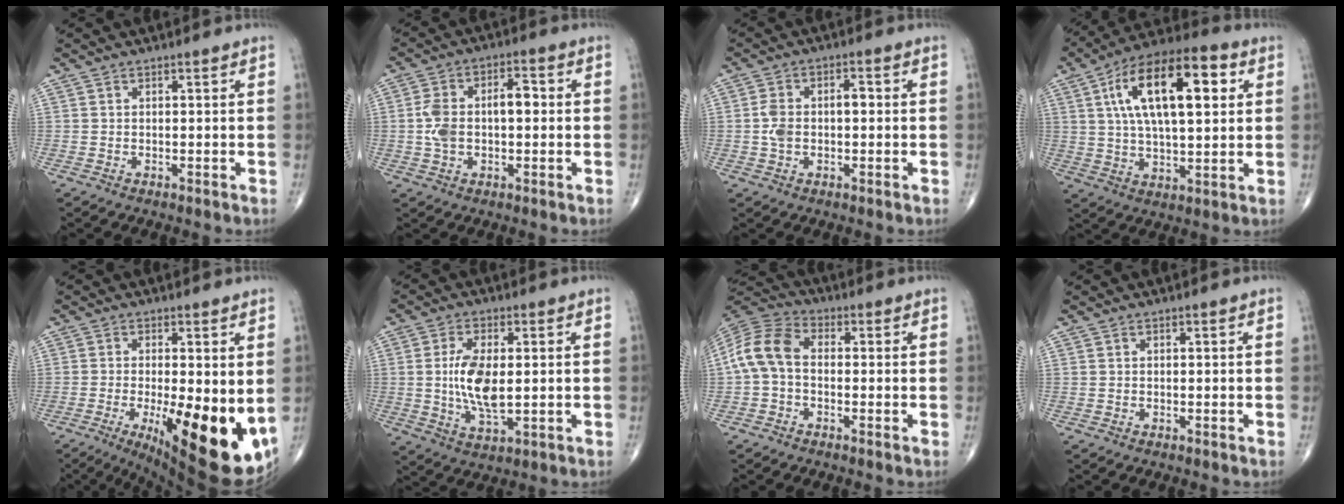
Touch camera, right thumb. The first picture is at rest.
{"total": 9.6, "force": [0.0, 5.4, 8.0], "torque": [-0.151, 0.030, 0.001]}
{"total": 6.0, "force": [-0.1, 3.6, 4.8], "torque": [-0.095, 0.023, -0.004]}
{"total": 20.3, "force": [5.8, 8.6, 17.5], "torque": [-0.284, 0.012, 0.088]}
{"total": 19.0, "force": [-3.9, 6.4, 17.5], "torque": [-0.212, -0.030, -0.034]}
{"total": 9.9, "force": [0.4, 4.3, 8.9], "torque": [-0.175, -0.014, 0.010]}
{"total": 9.2, "force": [-0.5, 6.1, 6.8], "torque": [-0.136, 0.027, -0.026]}
{"total": 0.0}